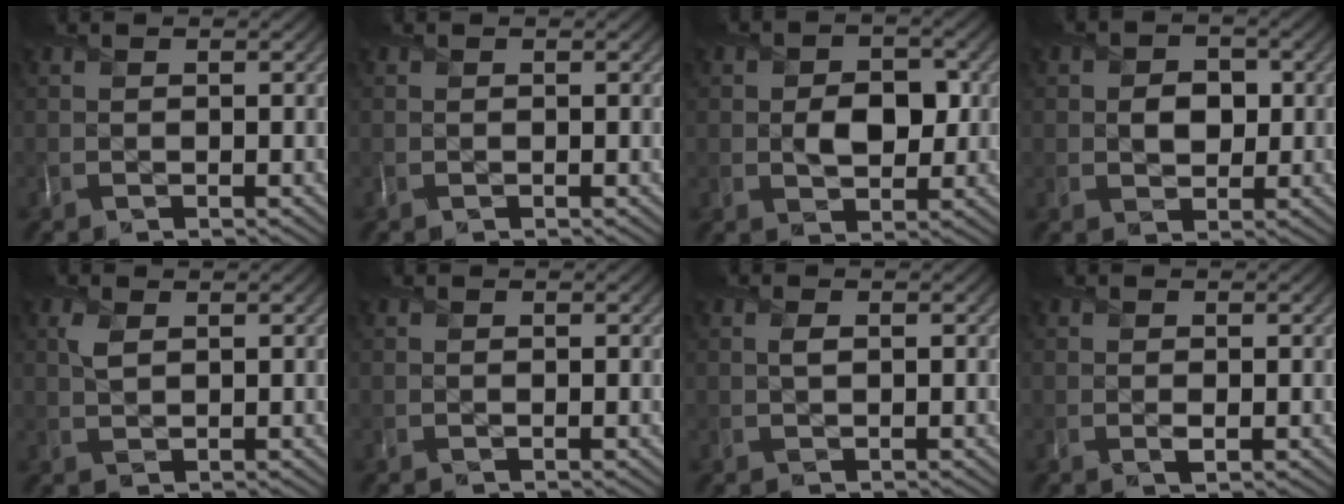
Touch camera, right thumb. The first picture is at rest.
{"total": 0.0}
{"total": 4.3, "force": [-0.1, 3.0, 3.1], "torque": [-0.054, -0.007, -0.008]}
{"total": 3.2, "force": [0.0, 2.6, 1.9], "torque": [-0.036, -0.003, -0.008]}
{"total": 1.8, "force": [0.8, 0.8, 1.4], "torque": [-0.038, 0.003, 0.017]}
{"total": 0.0}
{"total": 0.9, "force": [0.2, 0.3, 0.8], "torque": [-0.019, 0.001, 0.002]}
{"total": 0.6, "force": [0.0, 0.3, 0.5], "torque": [-0.011, -0.004, -0.002]}